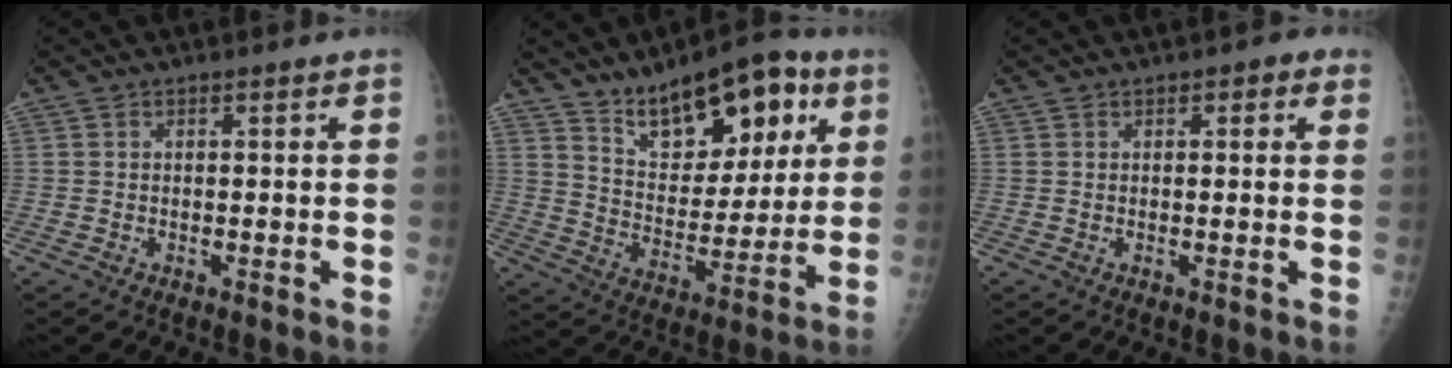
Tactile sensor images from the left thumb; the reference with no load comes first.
{"total": 18.6, "force": [10.4, 9.0, 12.5], "torque": [-0.139, -0.044, 0.172]}
{"total": 2.4, "force": [1.2, 1.1, 1.7], "torque": [-0.011, 0.000, 0.010]}